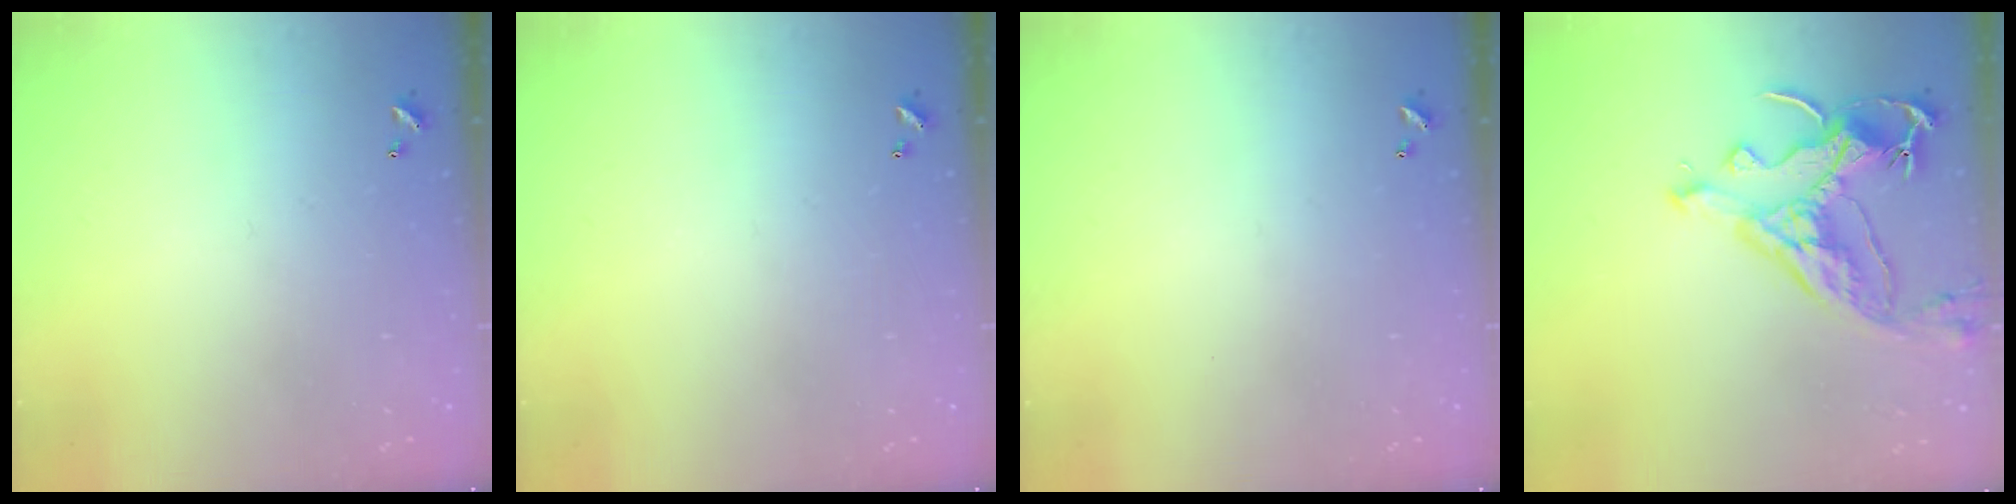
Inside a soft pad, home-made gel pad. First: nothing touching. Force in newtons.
{"total": 0.0}
{"total": 0.0}
{"total": 9.1, "press": 9.0, "slide": 1.6}